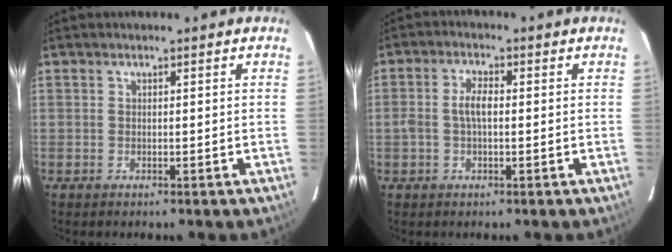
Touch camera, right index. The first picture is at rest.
{"total": 3.8, "force": [-0.2, 1.6, 3.5], "torque": [-0.072, 0.008, -0.004]}